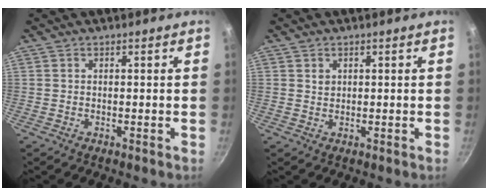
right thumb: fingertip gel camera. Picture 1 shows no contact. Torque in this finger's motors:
{"motor_torque": [-0.05, -0.15, 0.03, 0.31, -0.03]}